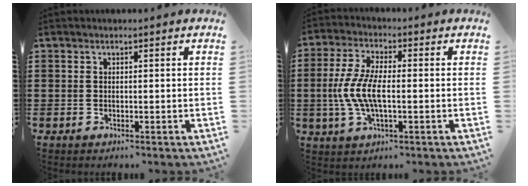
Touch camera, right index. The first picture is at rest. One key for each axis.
{"total": 7.3, "fx": -1.1, "fy": 2.8, "fz": 6.6, "tx": -0.158, "ty": -0.006, "tz": -0.031}